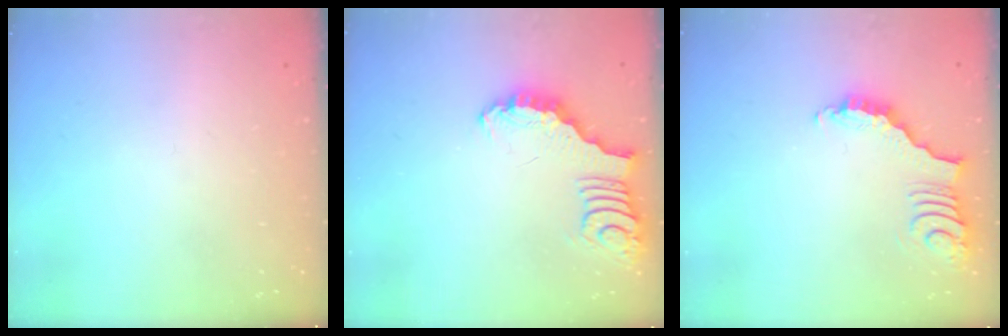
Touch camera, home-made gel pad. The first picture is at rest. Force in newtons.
{"total": 3.4, "press": 3.4, "slide": 0.5}
{"total": 3.9, "press": 3.9, "slide": 0.7}